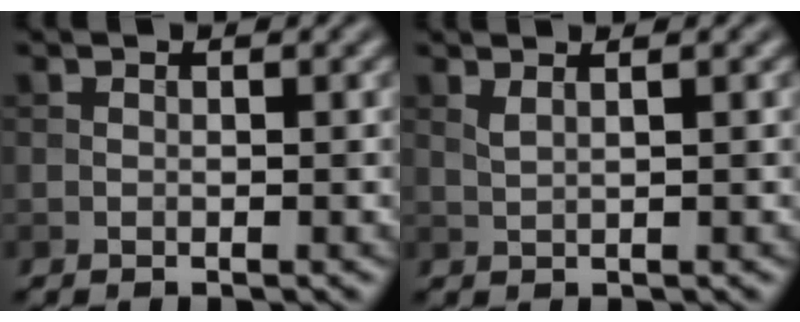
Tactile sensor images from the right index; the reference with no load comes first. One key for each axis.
{"total": 1.8, "fx": 1.1, "fy": 0.6, "fz": 1.3, "tx": -0.019, "ty": 0.004, "tz": 0.009}